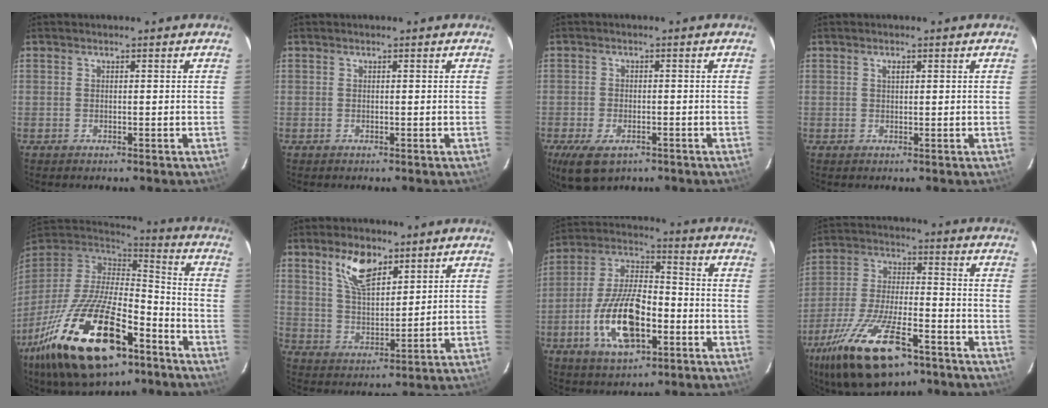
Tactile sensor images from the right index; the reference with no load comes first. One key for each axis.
{"total": 0.0}
{"total": 7.4, "fx": -4.3, "fy": 3.9, "fz": 4.6, "tx": -0.108, "ty": -0.023, "tz": -0.075}
{"total": 1.0, "fx": 0.4, "fy": 0.6, "fz": 0.7, "tx": -0.012, "ty": 0.003, "tz": 0.008}
{"total": 28.9, "fx": -15.5, "fy": 12.1, "fz": 21.1, "tx": -0.413, "ty": -0.039, "tz": -0.257}
{"total": 9.0, "fx": 5.5, "fy": 4.1, "fz": 5.8, "tx": -0.105, "ty": 0.009, "tz": 0.109}
{"total": 16.1, "fx": -5.7, "fy": 7.2, "fz": 13.2, "tx": -0.274, "ty": 0.001, "tz": -0.099}
{"total": 20.2, "fx": -12.4, "fy": 7.7, "fz": 14.0, "tx": -0.284, "ty": -0.038, "tz": -0.215}